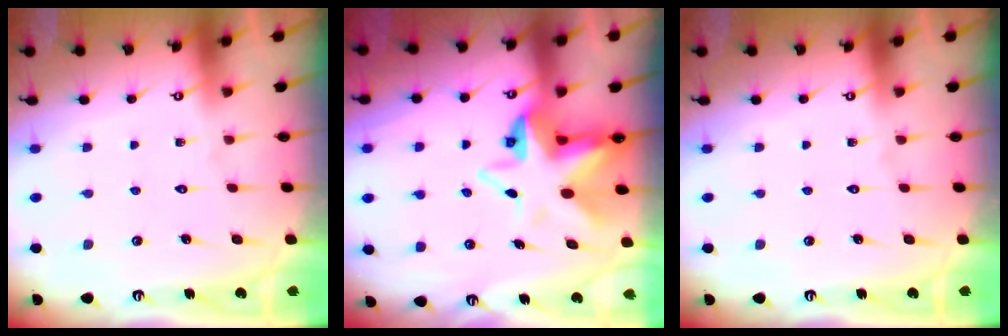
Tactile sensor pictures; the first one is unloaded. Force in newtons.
{"total": 9.5, "press": 9.3, "slide": 1.9}
{"total": 0.0}